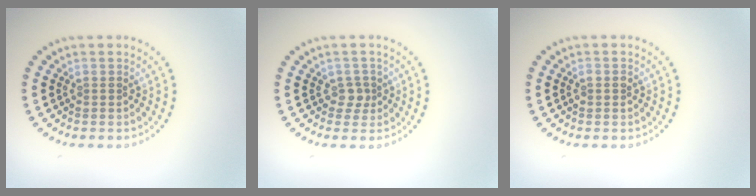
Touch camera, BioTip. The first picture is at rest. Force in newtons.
{"total": 1.4, "press": 1.2, "slide": 0.8}
{"total": 1.1, "press": 1.1, "slide": 0.2}